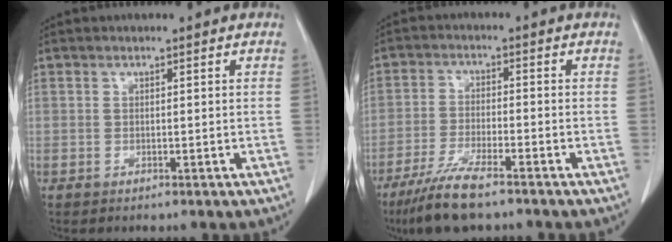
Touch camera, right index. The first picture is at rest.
{"total": 8.3, "force": [-6.2, 1.0, 5.4], "torque": [-0.101, -0.022, -0.108]}